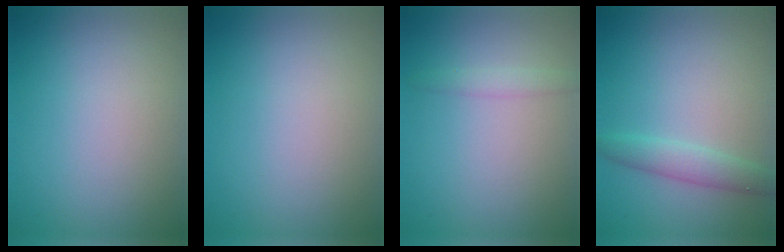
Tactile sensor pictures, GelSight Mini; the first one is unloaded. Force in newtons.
{"total": 0.0}
{"total": 1.3, "press": 1.3, "slide": 0.1}
{"total": 2.4, "press": 2.4, "slide": 0.1}